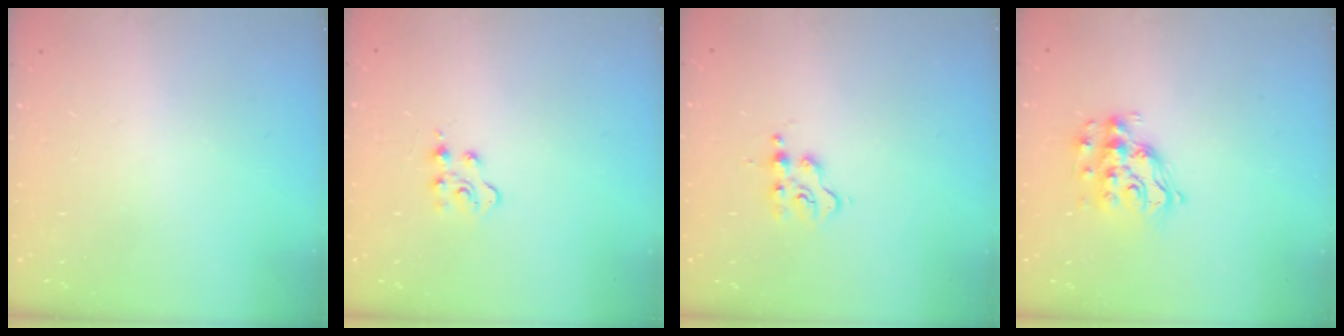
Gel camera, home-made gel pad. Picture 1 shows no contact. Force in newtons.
{"total": 3.8, "press": 3.7, "slide": 0.5}
{"total": 3.5, "press": 3.5, "slide": 0.5}
{"total": 12.2, "press": 12.2, "slide": 0.8}